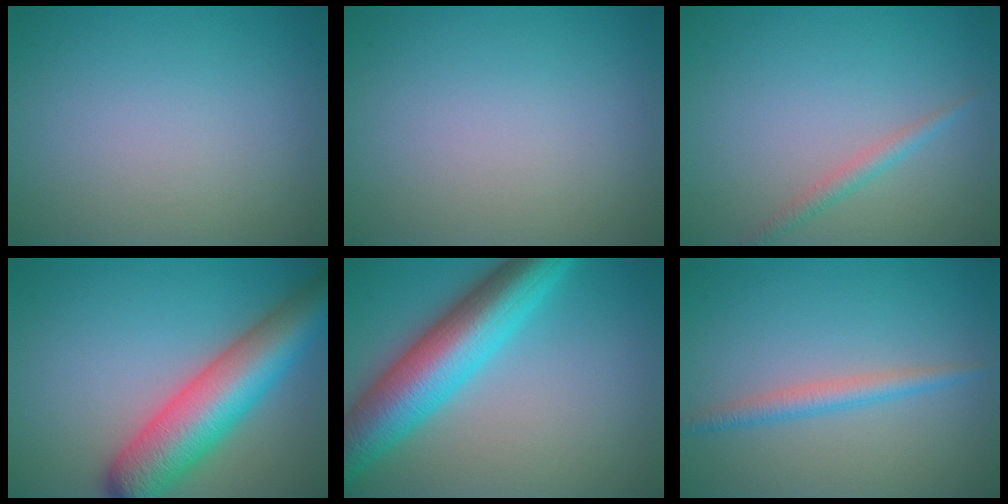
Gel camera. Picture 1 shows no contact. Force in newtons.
{"total": 0.0}
{"total": 1.4, "press": 1.4, "slide": 0.0}
{"total": 9.7, "press": 9.6, "slide": 0.4}
{"total": 9.7, "press": 9.7, "slide": 0.1}
{"total": 2.1, "press": 2.1, "slide": 0.0}